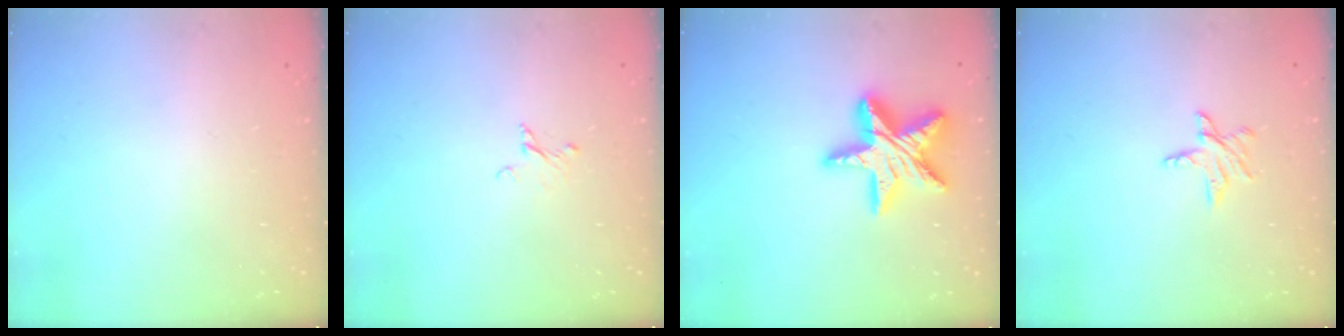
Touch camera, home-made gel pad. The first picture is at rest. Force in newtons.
{"total": 2.2, "press": 2.2, "slide": 0.1}
{"total": 17.6, "press": 17.6, "slide": 1.4}
{"total": 5.7, "press": 5.6, "slide": 0.5}